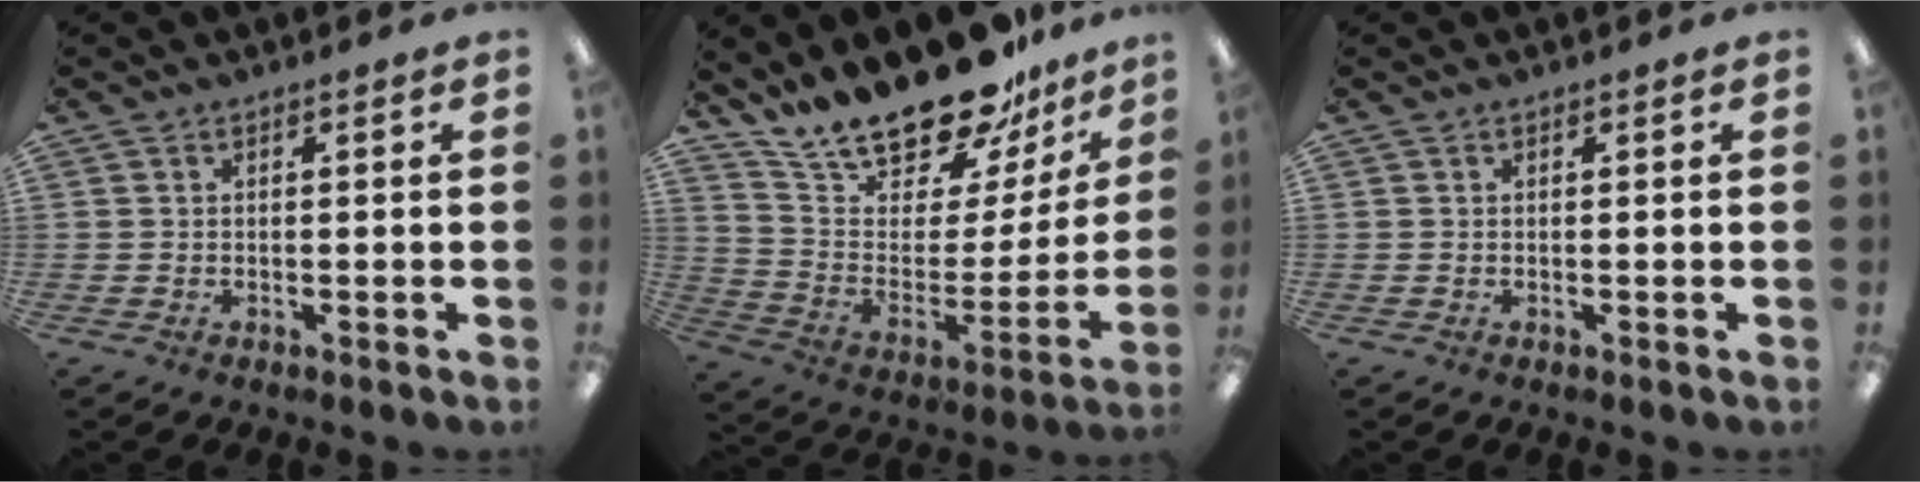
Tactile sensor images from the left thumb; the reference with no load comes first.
{"total": 21.0, "force": [18.8, 6.3, 7.1], "torque": [-0.120, -0.151, 0.326]}
{"total": 0.0}